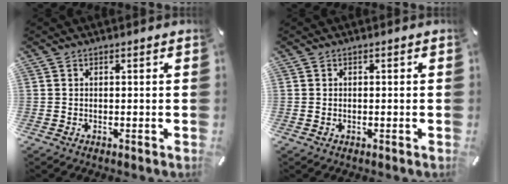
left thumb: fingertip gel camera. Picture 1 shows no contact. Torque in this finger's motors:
{"motor_torque": [-0.10, -0.27, 0.01, 0.11, 0.01]}